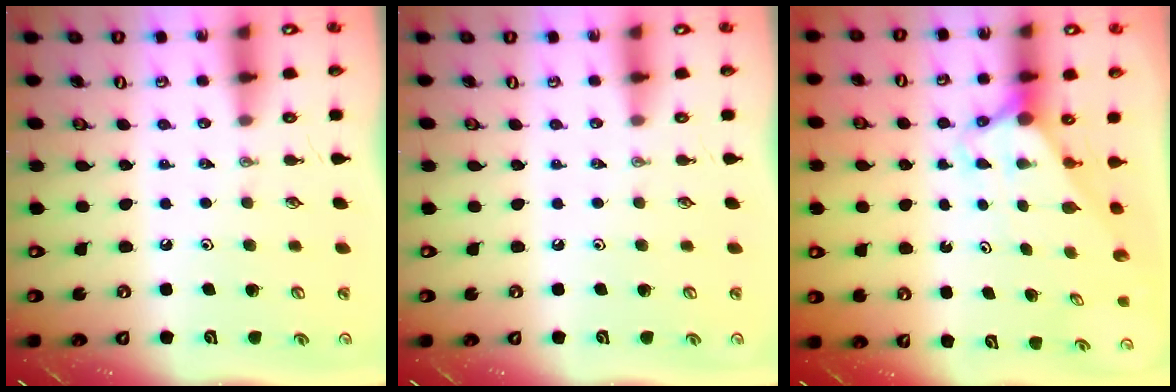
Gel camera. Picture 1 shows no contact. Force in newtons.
{"total": 0.0}
{"total": 2.6, "press": 2.6, "slide": 0.0}